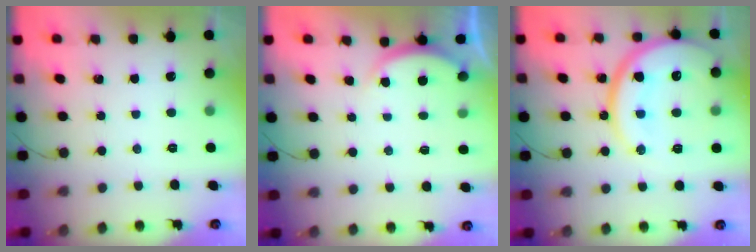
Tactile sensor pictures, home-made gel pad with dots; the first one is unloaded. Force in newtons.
{"total": 3.0, "press": 2.9, "slide": 0.6}
{"total": 20.8, "press": 20.8, "slide": 1.6}